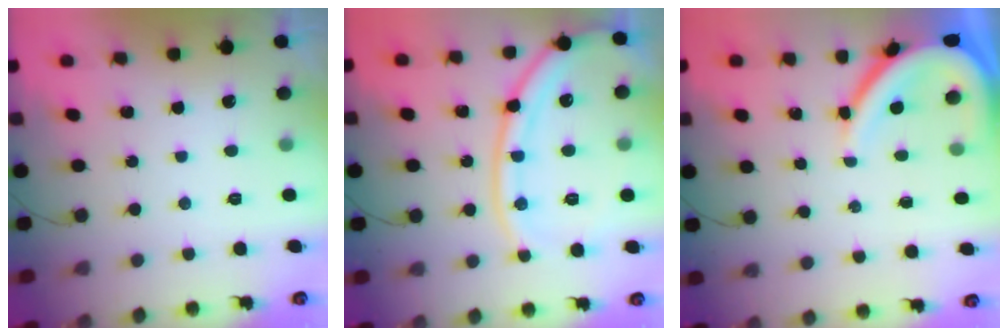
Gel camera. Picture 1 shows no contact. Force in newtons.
{"total": 16.5, "press": 16.4, "slide": 1.9}
{"total": 9.2, "press": 9.1, "slide": 0.9}